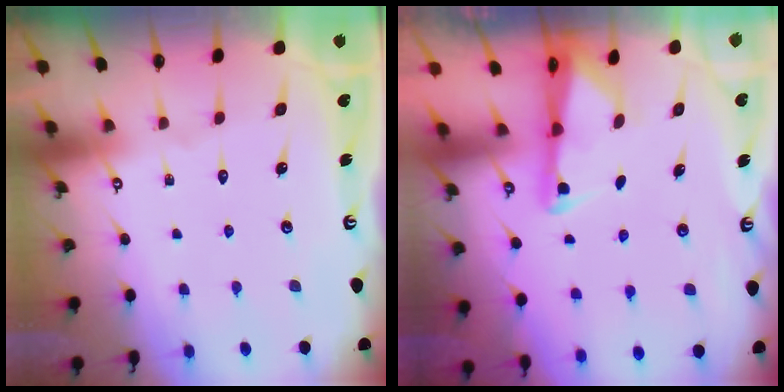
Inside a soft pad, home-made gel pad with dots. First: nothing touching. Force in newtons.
{"total": 2.1, "press": 2.1, "slide": 0.4}